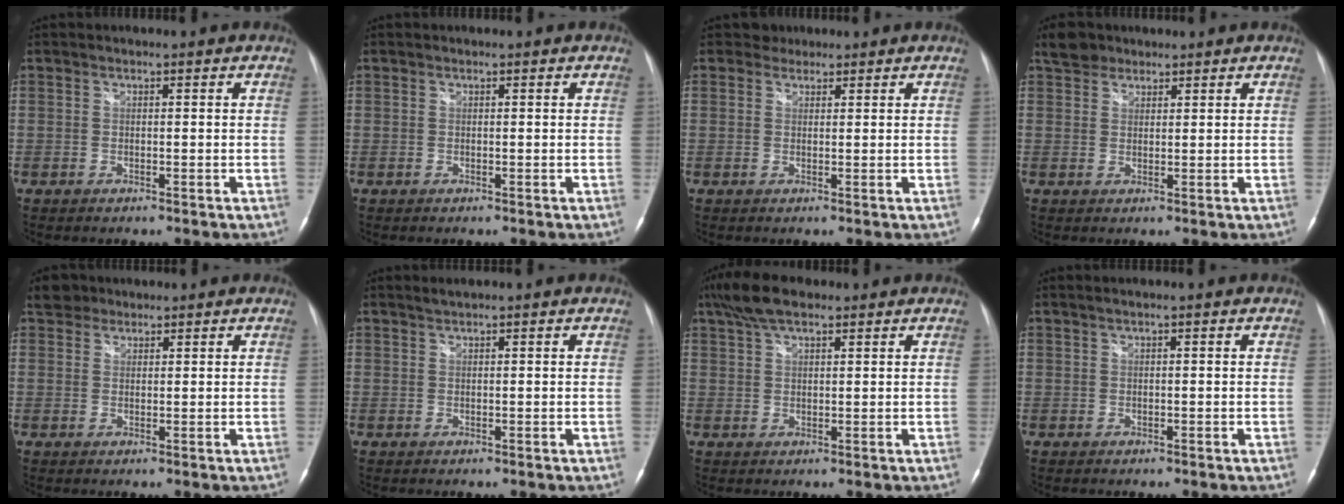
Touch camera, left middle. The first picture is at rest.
{"total": 0.0}
{"total": 1.8, "force": [1.4, 0.9, -0.5], "torque": [0.010, 0.006, 0.017]}
{"total": 3.6, "force": [2.8, 2.2, 0.6], "torque": [-0.019, 0.014, 0.051]}
{"total": 2.9, "force": [2.2, 1.8, 0.2], "torque": [-0.009, 0.014, 0.038]}
{"total": 0.8, "force": [0.7, -0.1, 0.1], "torque": [-0.006, 0.003, 0.018]}
{"total": 6.5, "force": [4.7, 2.2, 3.9], "torque": [-0.085, 0.022, 0.088]}
{"total": 0.6, "force": [0.4, -0.1, 0.5], "torque": [-0.015, 0.009, 0.012]}